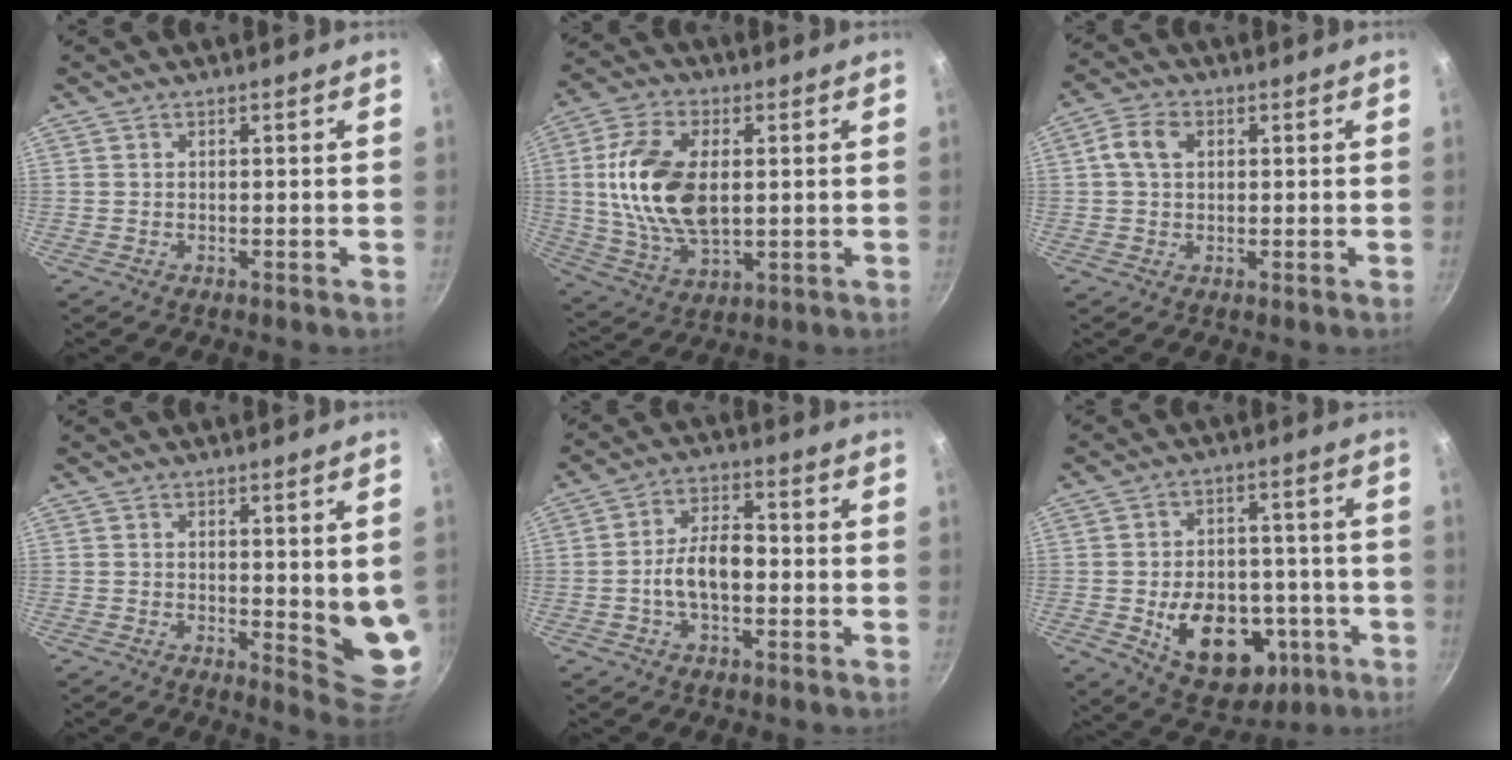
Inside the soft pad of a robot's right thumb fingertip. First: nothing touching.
{"total": 16.6, "force": [1.7, 9.5, 13.6], "torque": [-0.250, -0.002, 0.034]}
{"total": 5.2, "force": [1.2, 3.8, 3.3], "torque": [-0.051, 0.011, 0.014]}
{"total": 7.6, "force": [0.9, 2.5, 7.1], "torque": [-0.072, -0.029, 0.014]}
{"total": 7.9, "force": [-1.5, 4.3, 6.5], "torque": [-0.100, 0.033, -0.033]}
{"total": 17.2, "force": [-4.7, 12.1, 11.4], "torque": [-0.132, 0.022, -0.050]}